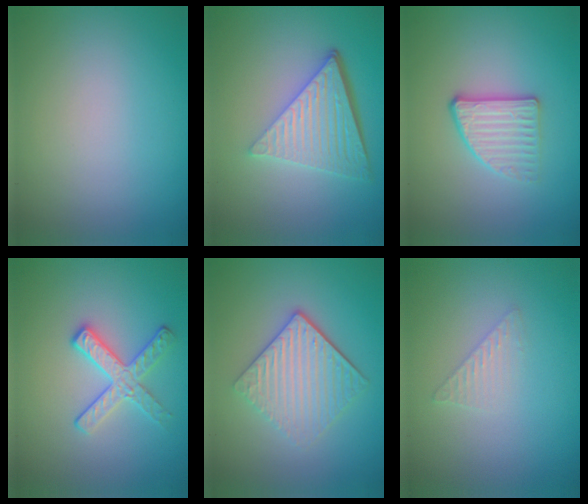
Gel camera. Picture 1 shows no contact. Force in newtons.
{"total": 6.6, "press": 4.3, "slide": 4.9}
{"total": 2.7, "press": 2.4, "slide": 1.1}
{"total": 2.8, "press": 2.7, "slide": 0.7}
{"total": 4.7, "press": 3.6, "slide": 3.0}
{"total": 1.4, "press": 1.4, "slide": 0.1}